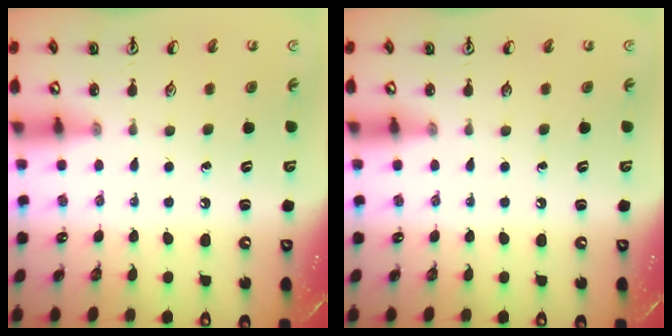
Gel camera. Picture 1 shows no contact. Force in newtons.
{"total": 0.0}